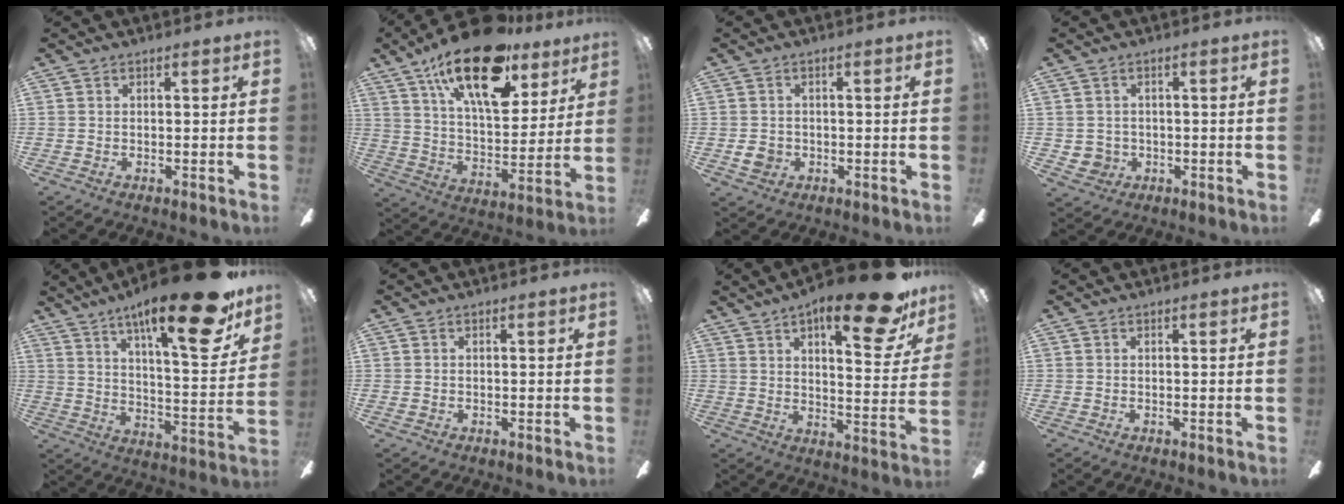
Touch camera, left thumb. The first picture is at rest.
{"total": 23.9, "force": [15.0, 10.1, 15.6], "torque": [-0.251, -0.077, 0.257]}
{"total": 2.6, "force": [-0.6, 2.1, 1.4], "torque": [-0.022, 0.006, -0.010]}
{"total": 3.3, "force": [-0.3, 3.3, 0.5], "torque": [-0.023, 0.003, -0.005]}
{"total": 23.3, "force": [15.4, 5.9, 16.4], "torque": [-0.252, -0.099, 0.244]}
{"total": 0.6, "force": [-0.3, 0.5, 0.3], "torque": [-0.006, 0.003, -0.006]}
{"total": 19.1, "force": [11.9, 5.8, 13.8], "torque": [-0.190, -0.067, 0.181]}
{"total": 0.0}